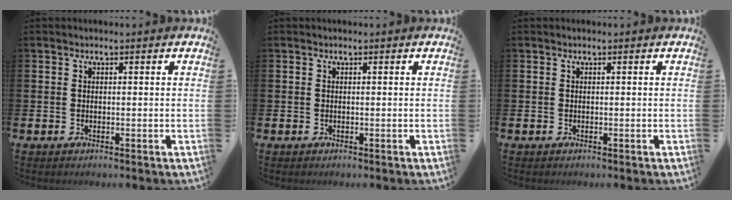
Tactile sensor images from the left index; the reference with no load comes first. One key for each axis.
{"total": 0.0}
{"total": 0.0}